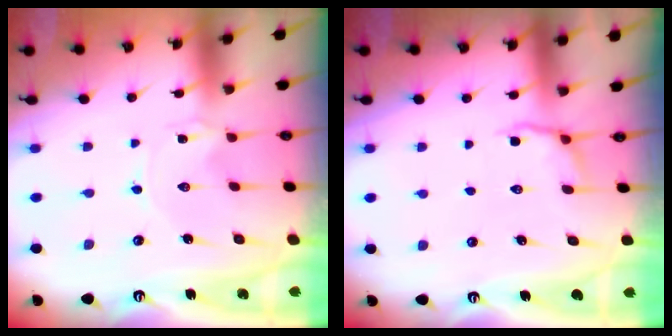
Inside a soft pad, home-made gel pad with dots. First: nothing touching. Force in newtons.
{"total": 4.1, "press": 3.5, "slide": 2.1}